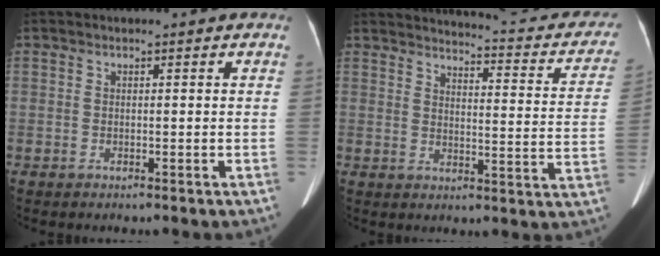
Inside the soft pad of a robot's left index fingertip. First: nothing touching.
{"total": 19.5, "force": [17.4, 4.3, 7.5], "torque": [-0.075, -0.033, 0.183]}